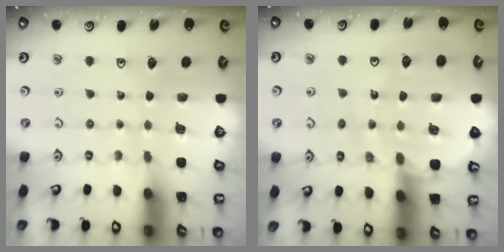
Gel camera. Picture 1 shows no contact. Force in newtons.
{"total": 10.4, "press": 10.4, "slide": 1.3}